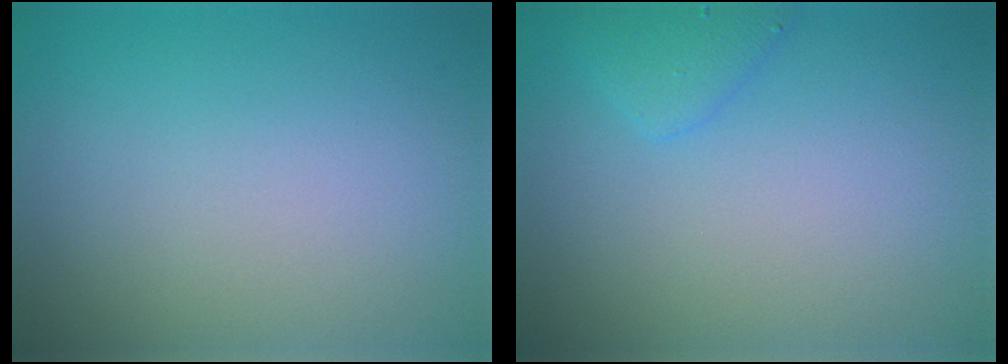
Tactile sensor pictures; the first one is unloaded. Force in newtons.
{"total": 1.7, "press": 1.7, "slide": 0.1}